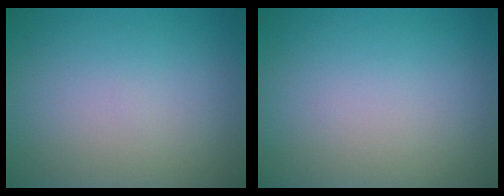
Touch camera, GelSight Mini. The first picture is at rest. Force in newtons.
{"total": 0.0}